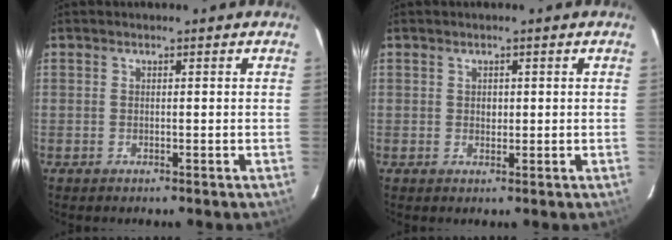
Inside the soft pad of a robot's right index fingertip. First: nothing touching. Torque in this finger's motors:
{"motor_torque": [0.06, 0.03, 0.13, 0.01]}